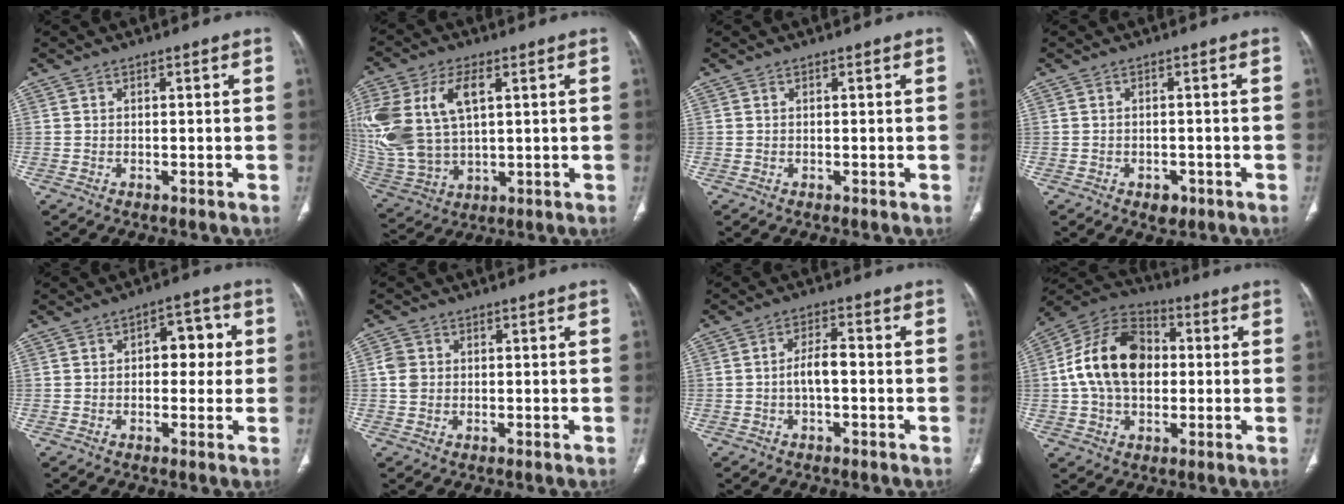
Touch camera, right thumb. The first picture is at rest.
{"total": 19.6, "force": [5.1, 11.4, 15.1], "torque": [-0.351, -0.004, 0.108]}
{"total": 0.0}
{"total": 2.6, "force": [-1.3, 1.8, 1.3], "torque": [-0.010, 0.003, -0.010]}
{"total": 7.3, "force": [0.8, 4.6, 5.7], "torque": [-0.039, 0.019, 0.007]}
{"total": 3.1, "force": [0.3, 2.7, 1.5], "torque": [-0.024, 0.005, 0.003]}
{"total": 4.5, "force": [-0.8, 1.9, 4.0], "torque": [-0.071, 0.018, -0.018]}
{"total": 17.6, "force": [1.1, 12.1, 12.7], "torque": [-0.207, 0.027, 0.011]}